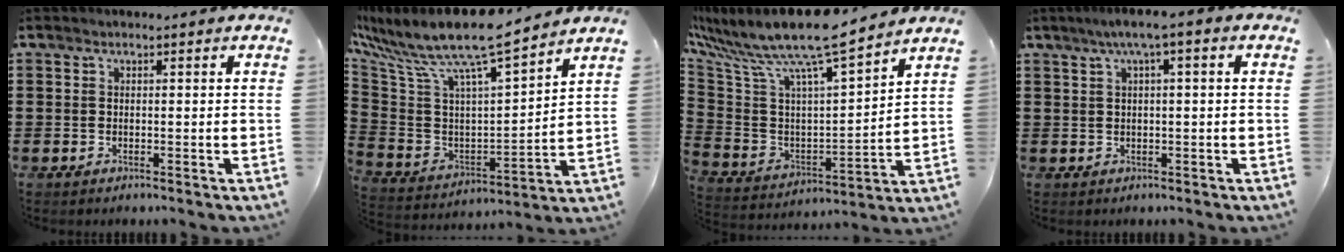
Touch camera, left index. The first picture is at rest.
{"total": 10.6, "force": [8.7, 1.1, 5.9], "torque": [-0.150, -0.066, 0.145]}
{"total": 11.1, "force": [9.3, 0.6, 6.0], "torque": [-0.154, -0.071, 0.154]}
{"total": 2.8, "force": [0.3, 0.1, 2.8], "torque": [-0.052, 0.002, 0.002]}